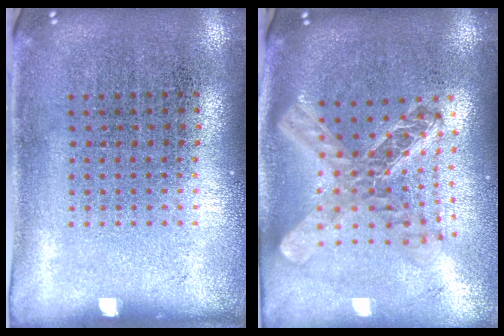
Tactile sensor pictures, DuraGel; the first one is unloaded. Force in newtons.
{"total": 2.4, "press": 1.9, "slide": 1.4}